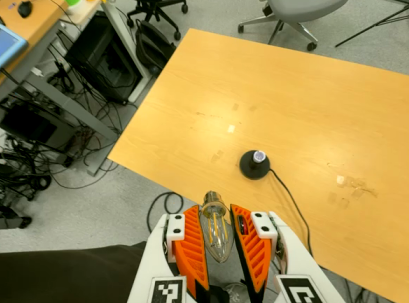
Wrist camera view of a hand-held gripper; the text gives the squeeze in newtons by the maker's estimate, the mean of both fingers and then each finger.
{"total": 9.9, "left": 9.7, "right": 10.1}